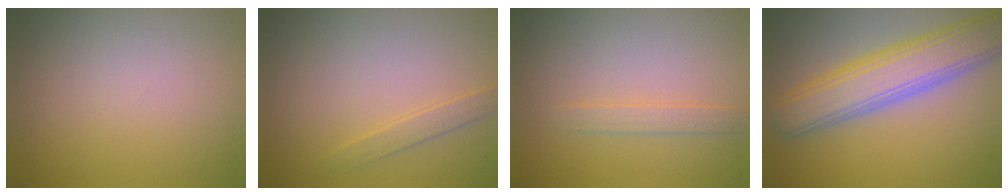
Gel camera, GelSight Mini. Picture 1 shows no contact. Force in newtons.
{"total": 1.3, "press": 1.3, "slide": 0.1}
{"total": 1.4, "press": 1.4, "slide": 0.0}
{"total": 7.2, "press": 7.2, "slide": 0.1}